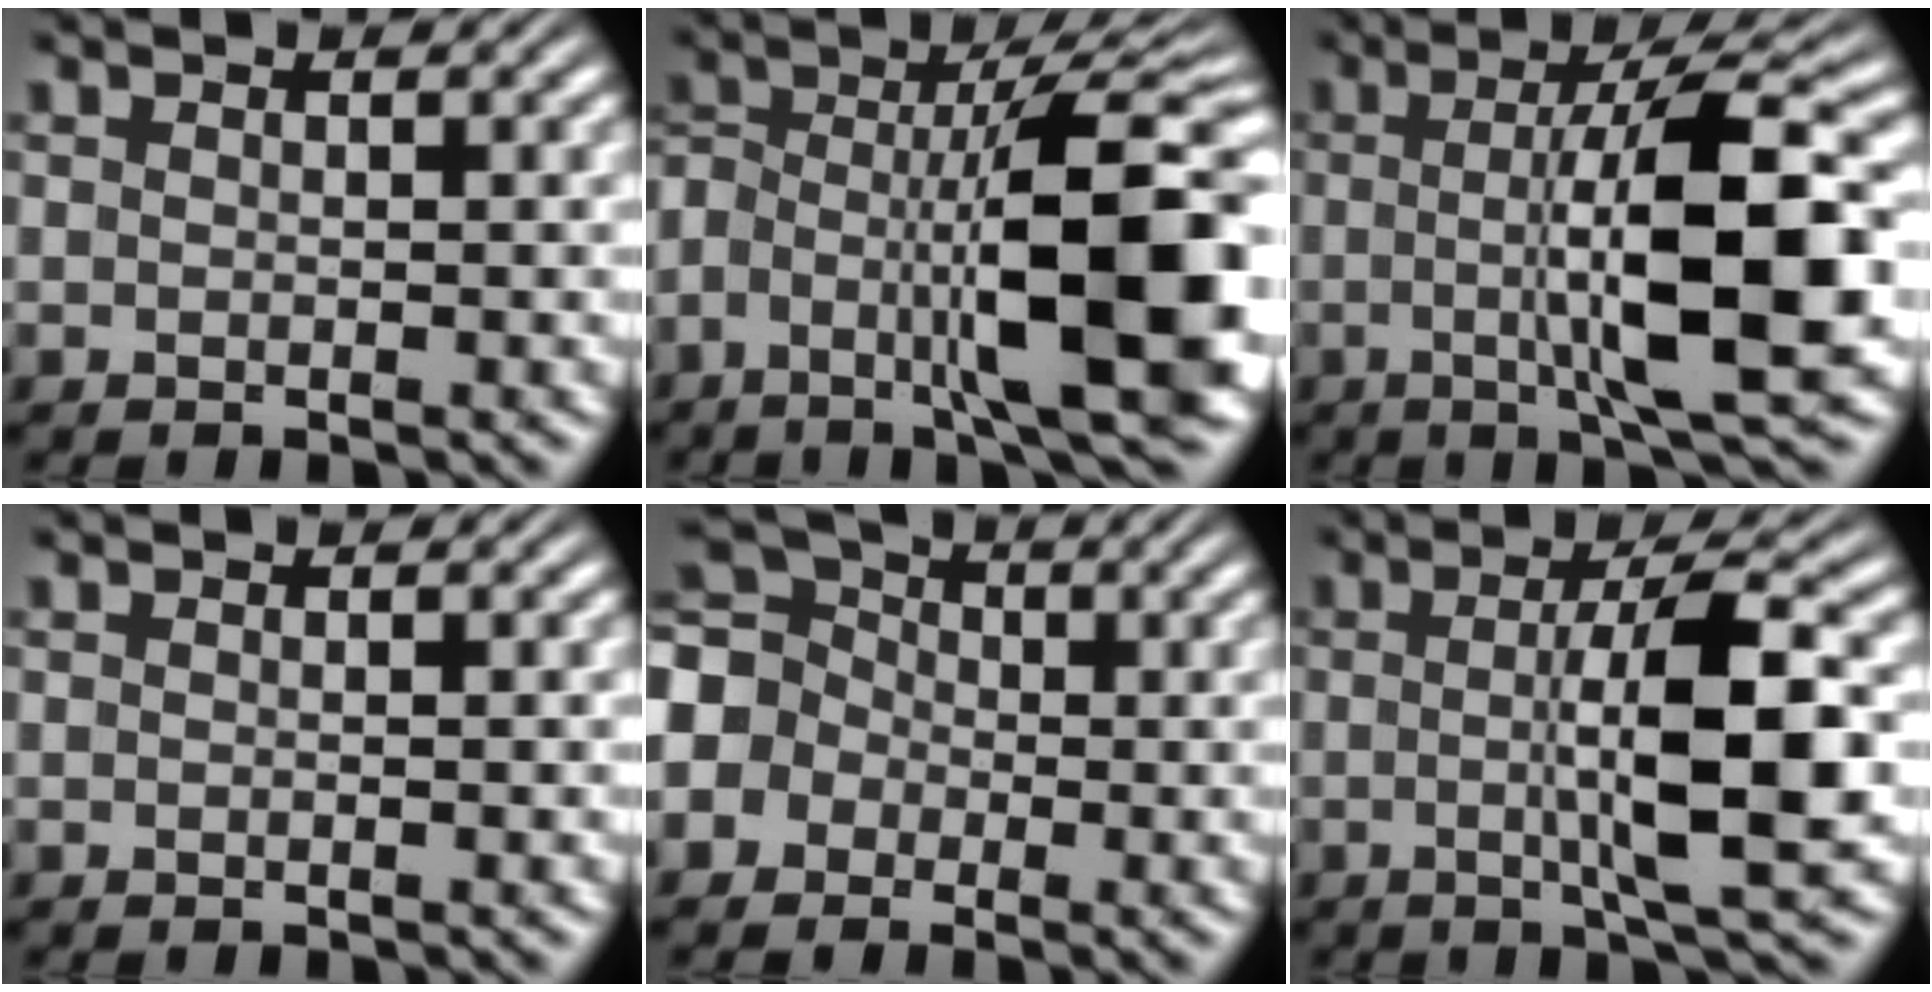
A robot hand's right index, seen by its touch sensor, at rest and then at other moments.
{"total": 13.2, "force": [-2.5, 5.9, 11.5], "torque": [-0.177, -0.016, -0.032]}
{"total": 10.6, "force": [-0.2, 2.0, 10.4], "torque": [-0.151, 0.007, -0.001]}
{"total": 0.0}
{"total": 9.1, "force": [0.8, 8.2, 3.9], "torque": [-0.094, -0.006, 0.000]}
{"total": 7.2, "force": [-0.1, 0.9, 7.1], "torque": [-0.111, 0.005, -0.007]}